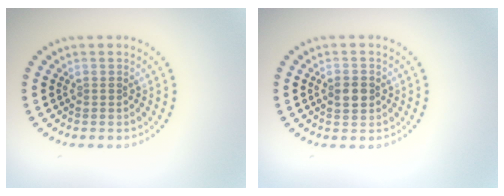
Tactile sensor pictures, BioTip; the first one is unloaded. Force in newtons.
{"total": 2.4, "press": 2.4, "slide": 0.0}